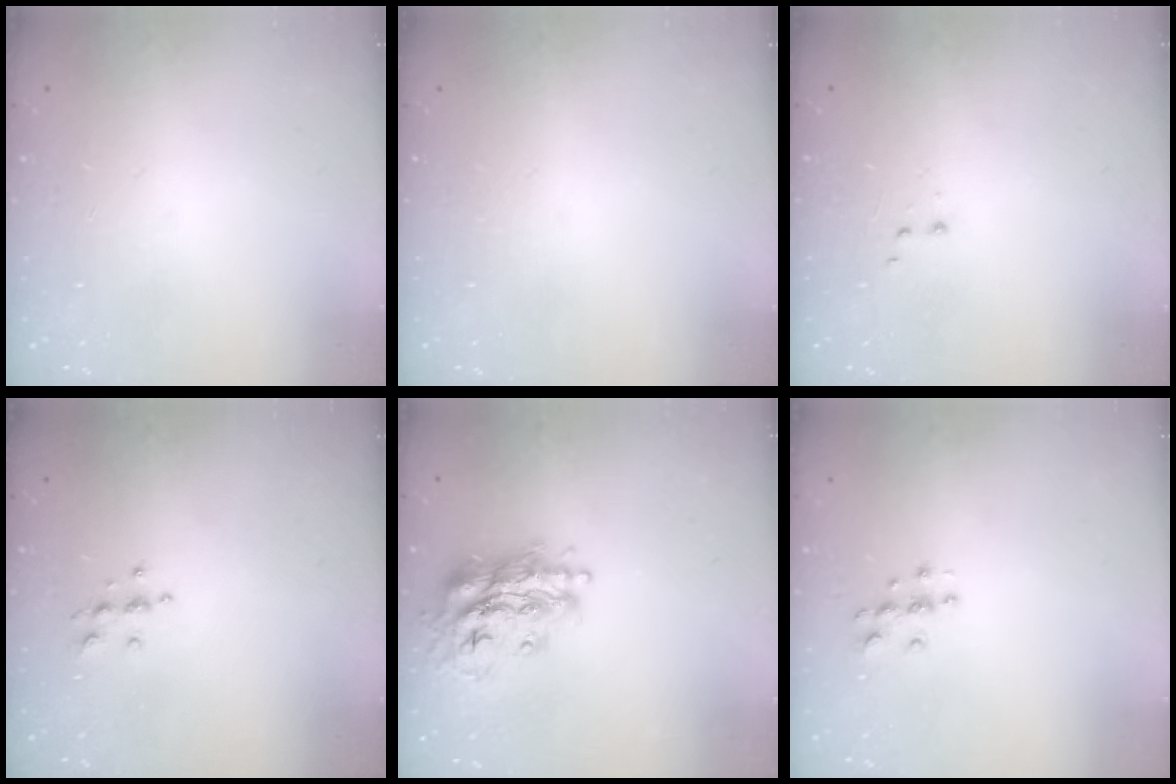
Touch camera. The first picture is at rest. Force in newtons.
{"total": 0.0}
{"total": 1.9, "press": 1.8, "slide": 0.5}
{"total": 5.4, "press": 5.4, "slide": 0.7}
{"total": 17.1, "press": 17.0, "slide": 1.4}
{"total": 4.0, "press": 4.0, "slide": 0.5}